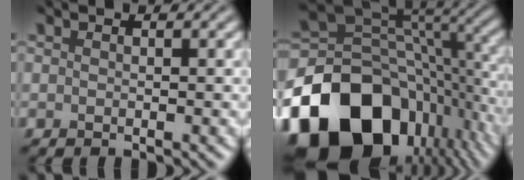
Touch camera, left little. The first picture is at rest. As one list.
[{"total": 17.8, "force": [-8.0, 12.3, 10.1], "torque": [-0.223, -0.018, -0.138]}]